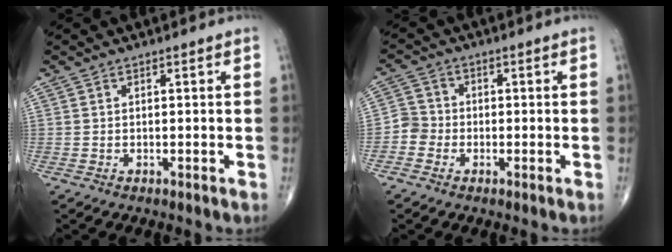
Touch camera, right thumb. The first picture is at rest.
{"total": 3.6, "force": [-1.5, 3.2, 0.4], "torque": [0.012, 0.011, -0.044]}